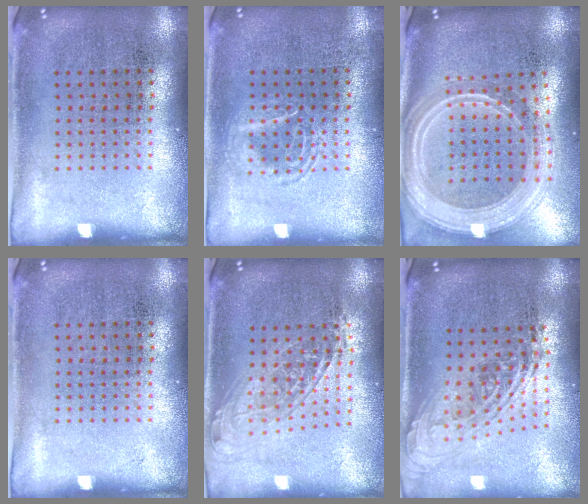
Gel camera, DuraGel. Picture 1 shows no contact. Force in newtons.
{"total": 1.7, "press": 1.7, "slide": 0.2}
{"total": 2.9, "press": 2.4, "slide": 1.6}
{"total": 0.0}
{"total": 1.7, "press": 1.4, "slide": 1.0}
{"total": 2.2, "press": 1.6, "slide": 1.5}